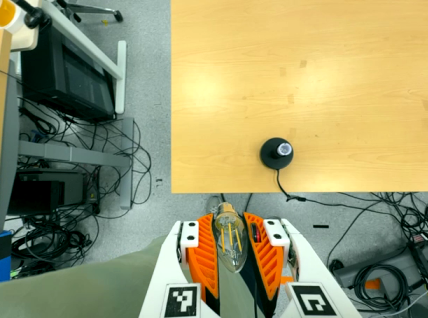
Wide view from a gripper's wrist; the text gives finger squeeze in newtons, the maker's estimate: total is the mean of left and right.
{"total": 18.7, "left": 19.2, "right": 18.3}